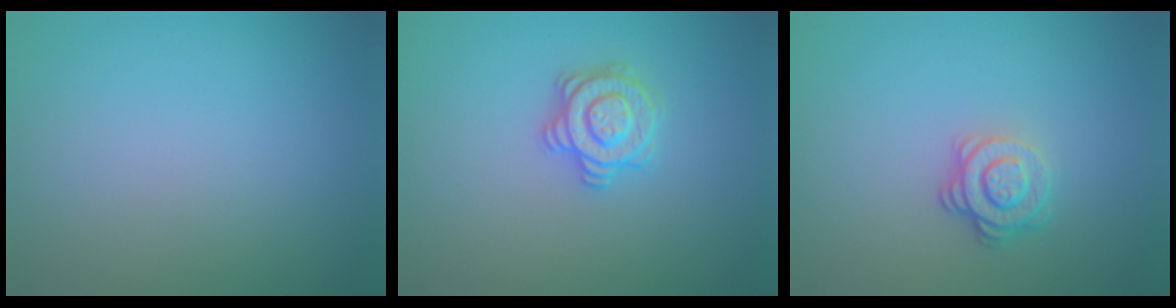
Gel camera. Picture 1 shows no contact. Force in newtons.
{"total": 2.8, "press": 2.7, "slide": 0.7}
{"total": 3.1, "press": 2.5, "slide": 1.8}